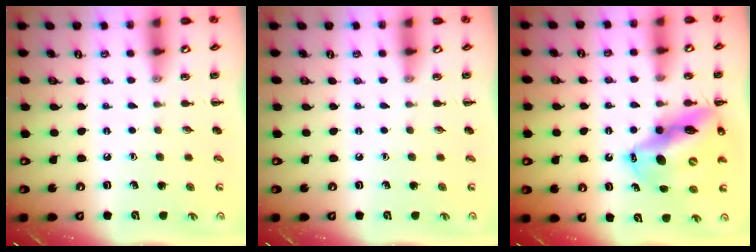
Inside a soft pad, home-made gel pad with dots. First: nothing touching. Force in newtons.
{"total": 0.0}
{"total": 16.1, "press": 15.4, "slide": 4.6}